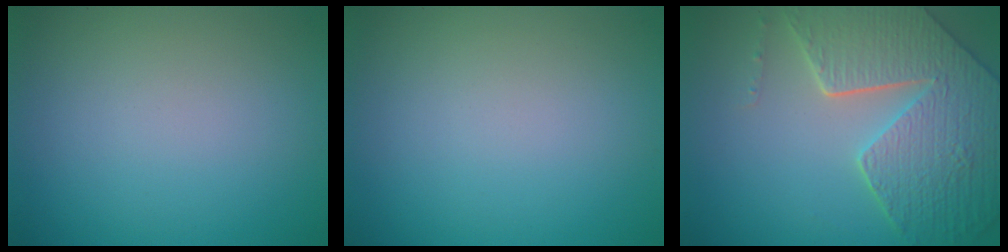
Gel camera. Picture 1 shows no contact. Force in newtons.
{"total": 0.0}
{"total": 8.8, "press": 6.2, "slide": 6.2}